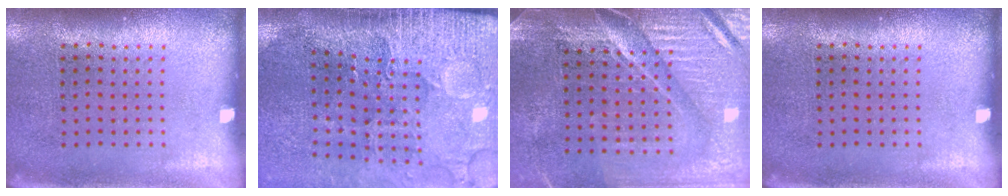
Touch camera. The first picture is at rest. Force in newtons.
{"total": 3.5, "press": 3.4, "slide": 1.1}
{"total": 4.0, "press": 3.7, "slide": 1.6}
{"total": 0.0}